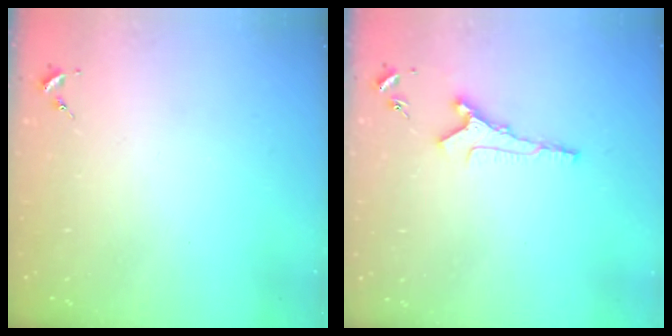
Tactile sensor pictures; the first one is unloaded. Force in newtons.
{"total": 7.7, "press": 7.7, "slide": 0.6}